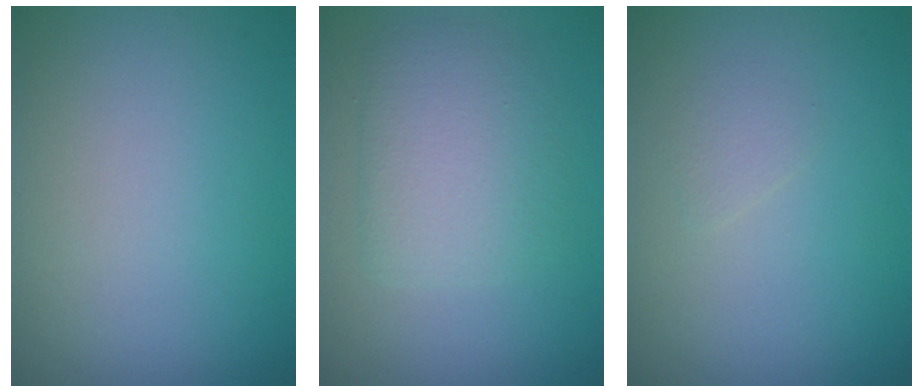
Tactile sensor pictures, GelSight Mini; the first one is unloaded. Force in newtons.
{"total": 3.7, "press": 3.7, "slide": 0.3}
{"total": 0.8, "press": 0.8, "slide": 0.1}